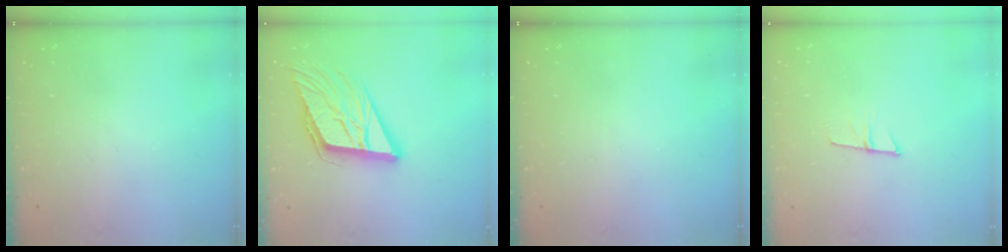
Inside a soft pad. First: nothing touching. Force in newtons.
{"total": 15.0, "press": 14.6, "slide": 3.5}
{"total": 0.0}
{"total": 6.0, "press": 5.9, "slide": 1.0}